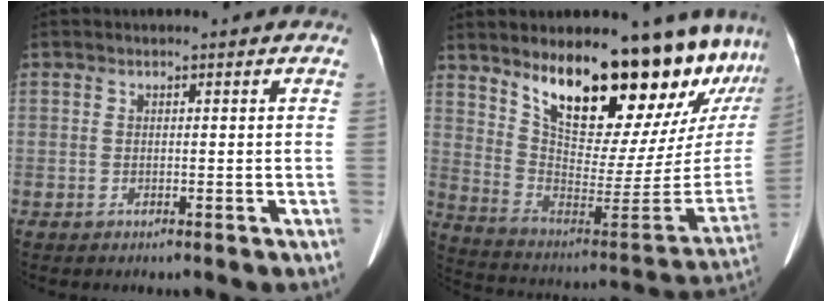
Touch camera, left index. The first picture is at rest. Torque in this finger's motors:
{"motor_torque": [1.00, -1.14, 1.05, 0.21]}